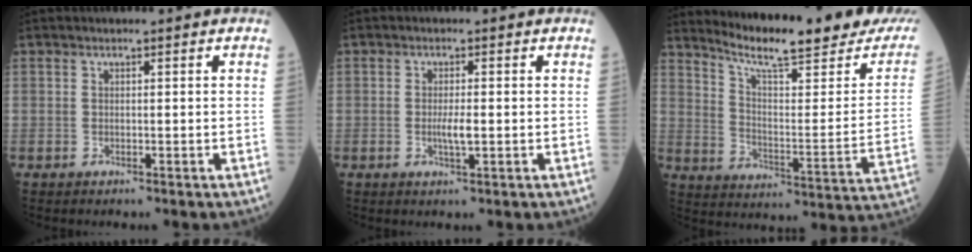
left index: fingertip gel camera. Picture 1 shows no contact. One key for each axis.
{"total": 2.5, "fx": -0.3, "fy": 0.3, "fz": 2.4, "tx": -0.048, "ty": -0.002, "tz": -0.005}
{"total": 22.1, "fx": 19.4, "fy": 1.3, "fz": 10.5, "tx": -0.158, "ty": -0.070, "tz": 0.262}